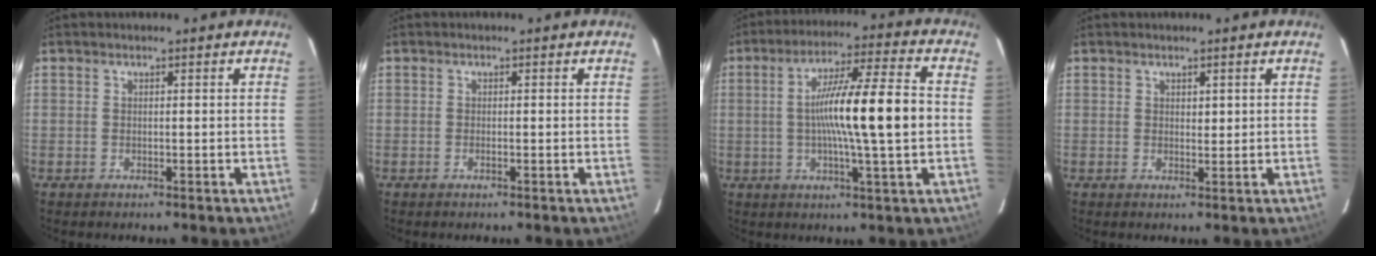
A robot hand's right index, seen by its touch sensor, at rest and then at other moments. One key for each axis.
{"total": 0.7, "fx": -0.3, "fy": 0.2, "fz": 0.6, "tx": -0.016, "ty": 0.000, "tz": -0.006}
{"total": 14.8, "fx": -0.4, "fy": 0.4, "fz": 14.7, "tx": -0.246, "ty": 0.013, "tz": -0.011}
{"total": 1.5, "fx": 0.5, "fy": 0.9, "fz": 1.1, "tx": -0.023, "ty": 0.002, "tz": 0.011}